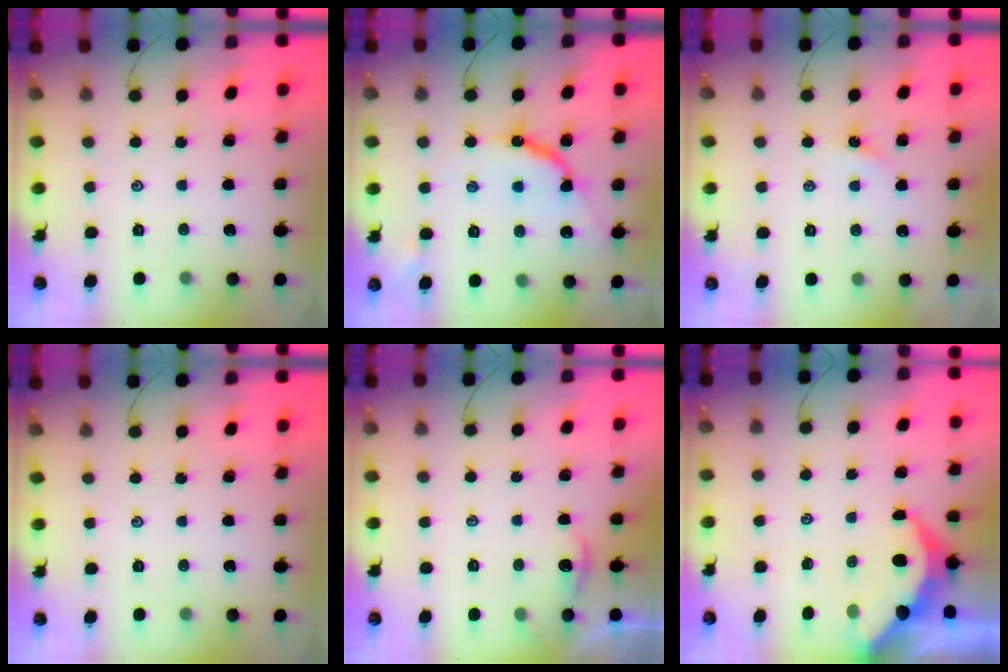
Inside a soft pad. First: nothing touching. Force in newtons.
{"total": 10.4, "press": 10.4, "slide": 0.6}
{"total": 1.9, "press": 1.8, "slide": 0.3}
{"total": 0.0}
{"total": 1.9, "press": 1.9, "slide": 0.2}
{"total": 4.8, "press": 4.8, "slide": 0.6}